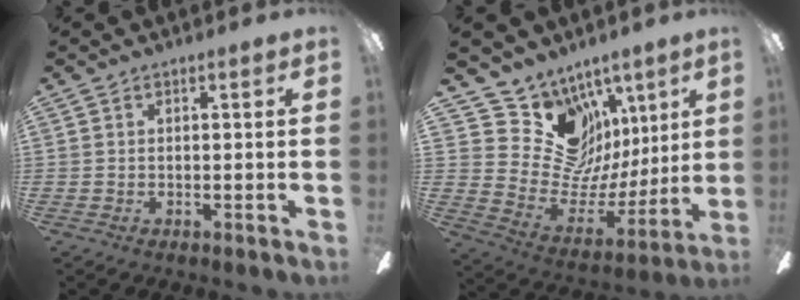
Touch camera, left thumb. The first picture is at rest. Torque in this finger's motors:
{"motor_torque": [1.03, -0.45, -0.60, -0.32, -0.03]}